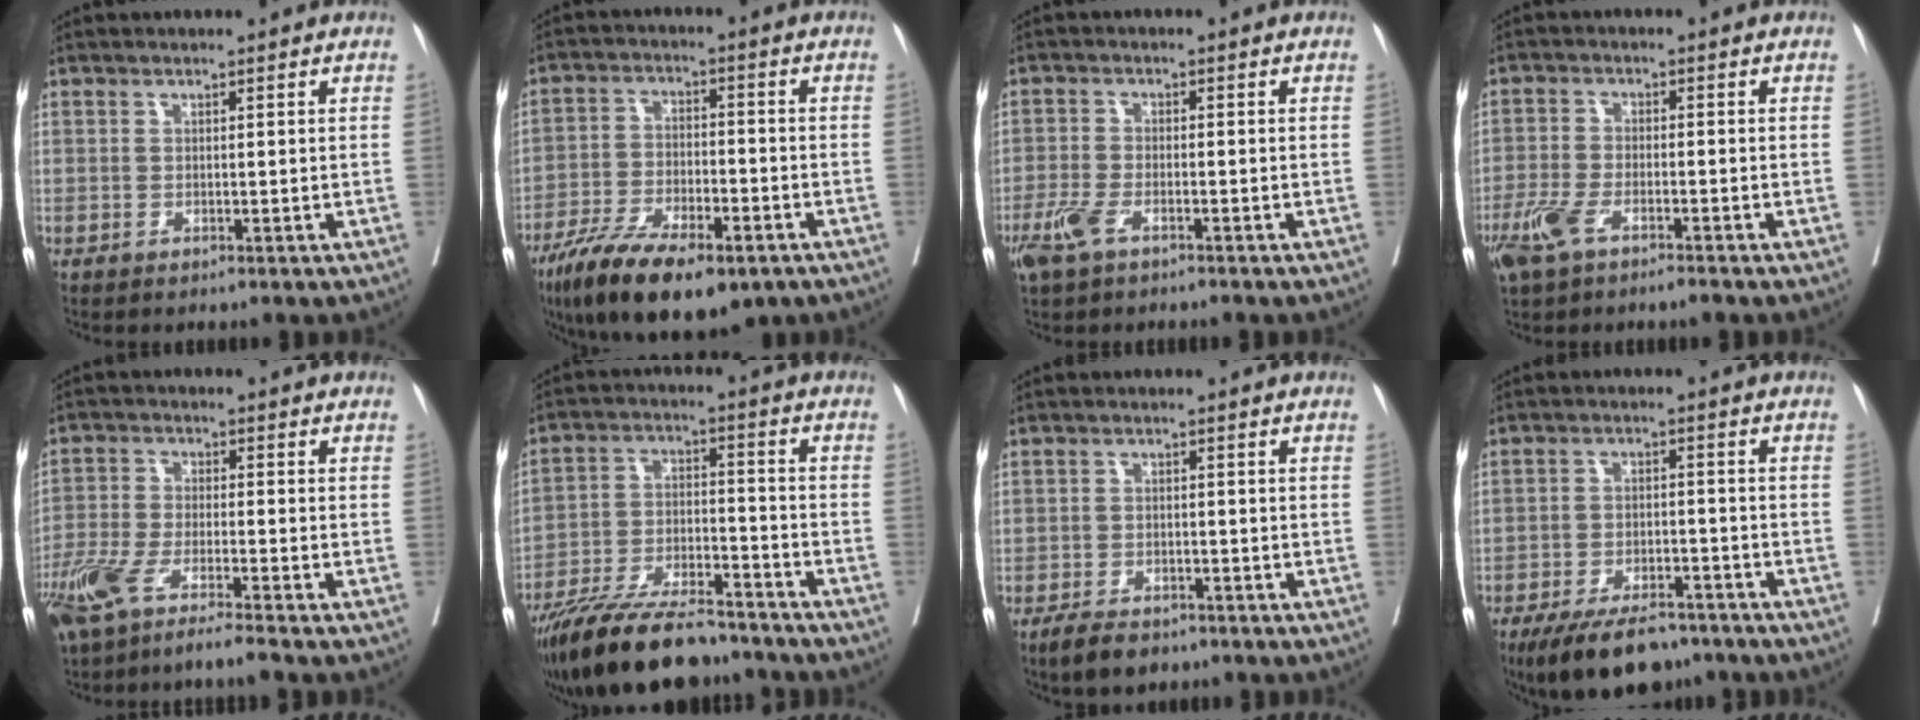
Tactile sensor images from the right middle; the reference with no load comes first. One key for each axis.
{"total": 15.3, "fx": -10.1, "fy": 5.0, "fz": 10.3, "tx": -0.187, "ty": -0.022, "tz": -0.170}
{"total": 4.4, "fx": -2.6, "fy": 1.5, "fz": 3.2, "tx": -0.077, "ty": -0.005, "tz": -0.052}
{"total": 6.0, "fx": -3.8, "fy": 1.6, "fz": 4.3, "tx": -0.092, "ty": -0.008, "tz": -0.072}
{"total": 9.1, "fx": -6.4, "fy": 0.6, "fz": 6.3, "tx": -0.120, "ty": -0.022, "tz": -0.121}
{"total": 17.6, "fx": -15.2, "fy": 3.5, "fz": 8.1, "tx": -0.159, "ty": -0.013, "tz": -0.259}
{"total": 4.7, "fx": -3.4, "fy": 2.5, "fz": 2.0, "tx": -0.042, "ty": -0.004, "tz": -0.053}
{"total": 11.2, "fx": -8.8, "fy": 4.1, "fz": 5.5, "tx": -0.086, "ty": -0.007, "tz": -0.142}